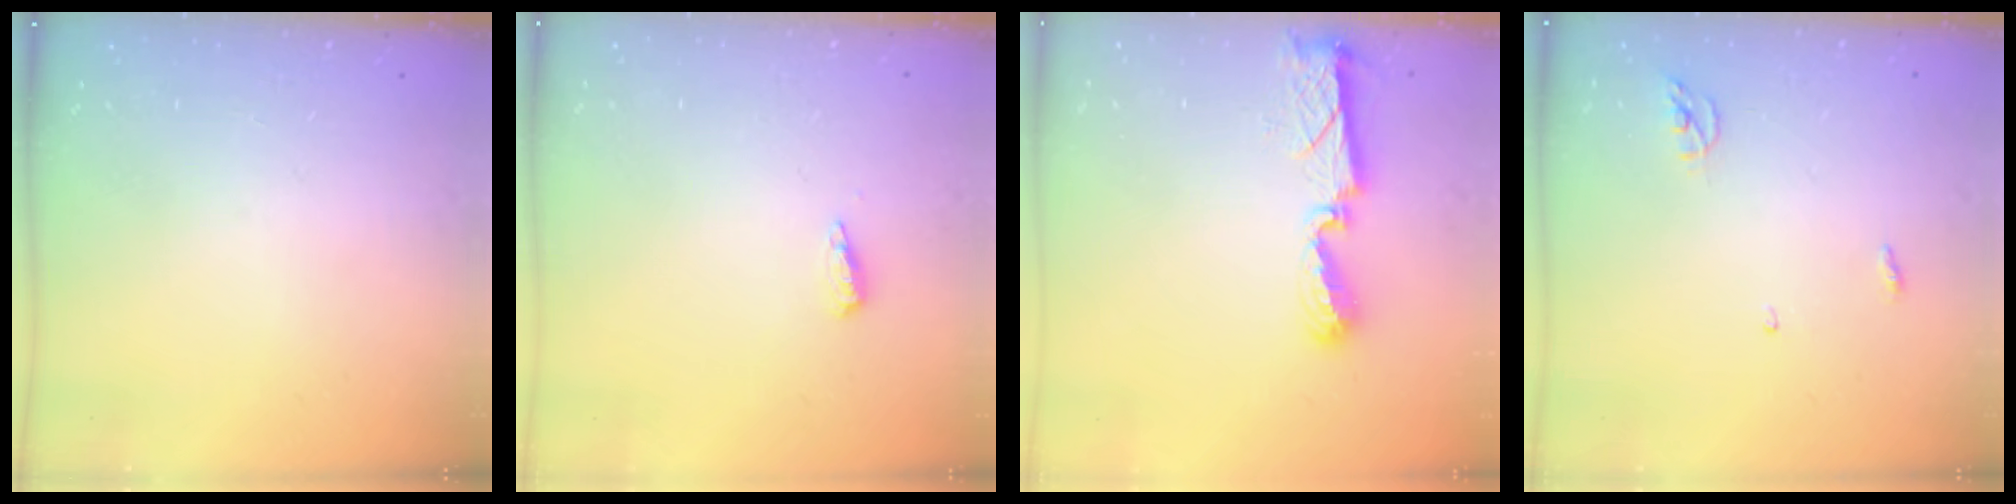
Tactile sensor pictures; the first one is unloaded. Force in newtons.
{"total": 4.9, "press": 4.8, "slide": 1.2}
{"total": 8.7, "press": 8.7, "slide": 0.4}
{"total": 3.6, "press": 3.6, "slide": 0.3}